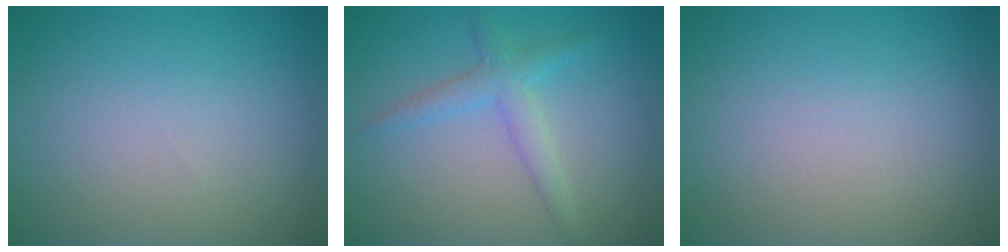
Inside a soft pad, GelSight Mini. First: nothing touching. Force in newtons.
{"total": 2.5, "press": 2.5, "slide": 0.1}
{"total": 0.0}